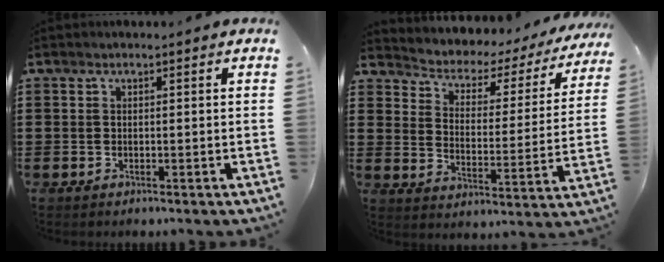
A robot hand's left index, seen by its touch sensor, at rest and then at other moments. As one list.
[{"total": 2.7, "force": [2.2, 1.5, 0.7], "torque": [-0.033, -0.022, 0.025]}]